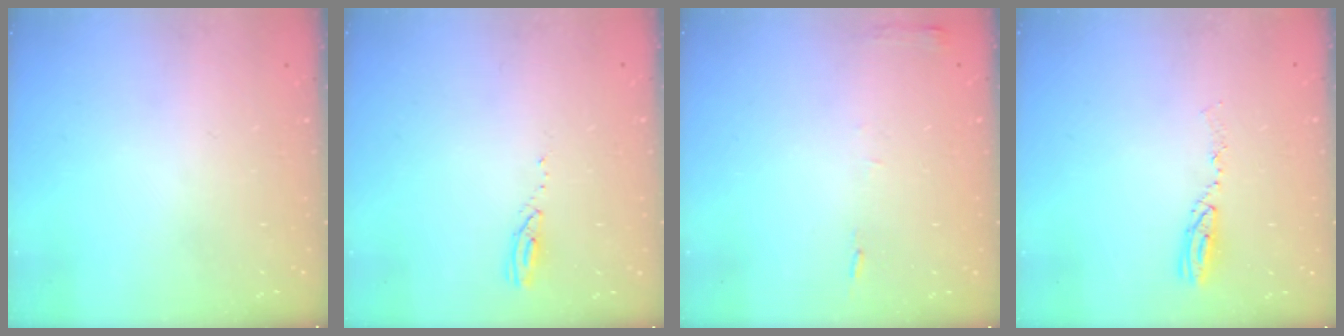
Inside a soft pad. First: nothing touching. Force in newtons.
{"total": 3.2, "press": 3.2, "slide": 0.3}
{"total": 5.3, "press": 5.3, "slide": 0.6}
{"total": 5.4, "press": 5.3, "slide": 0.6}